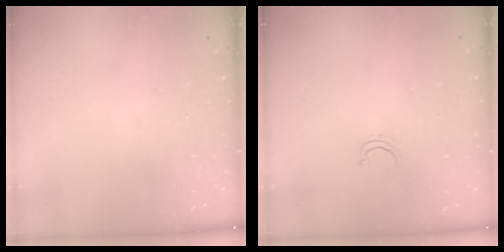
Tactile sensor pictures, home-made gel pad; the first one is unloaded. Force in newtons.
{"total": 2.8, "press": 2.8, "slide": 0.2}